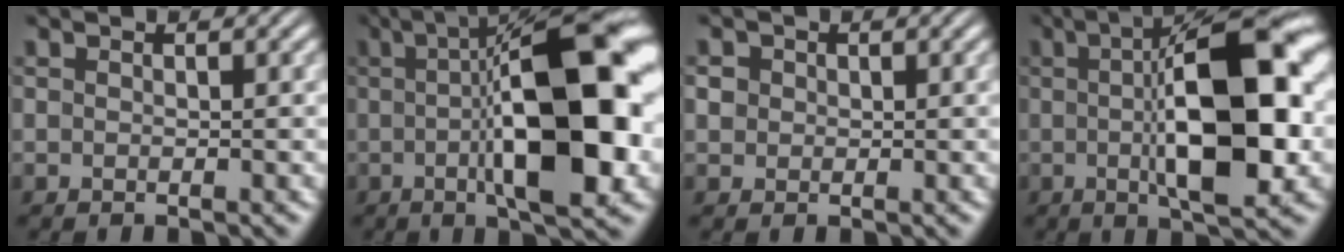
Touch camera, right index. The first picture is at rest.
{"total": 15.3, "force": [0.7, 4.5, 14.6], "torque": [-0.202, 0.006, 0.012]}
{"total": 1.7, "force": [0.2, 1.6, 0.6], "torque": [-0.022, -0.006, 0.007]}
{"total": 13.7, "force": [1.0, 4.3, 13.0], "torque": [-0.185, 0.003, 0.014]}